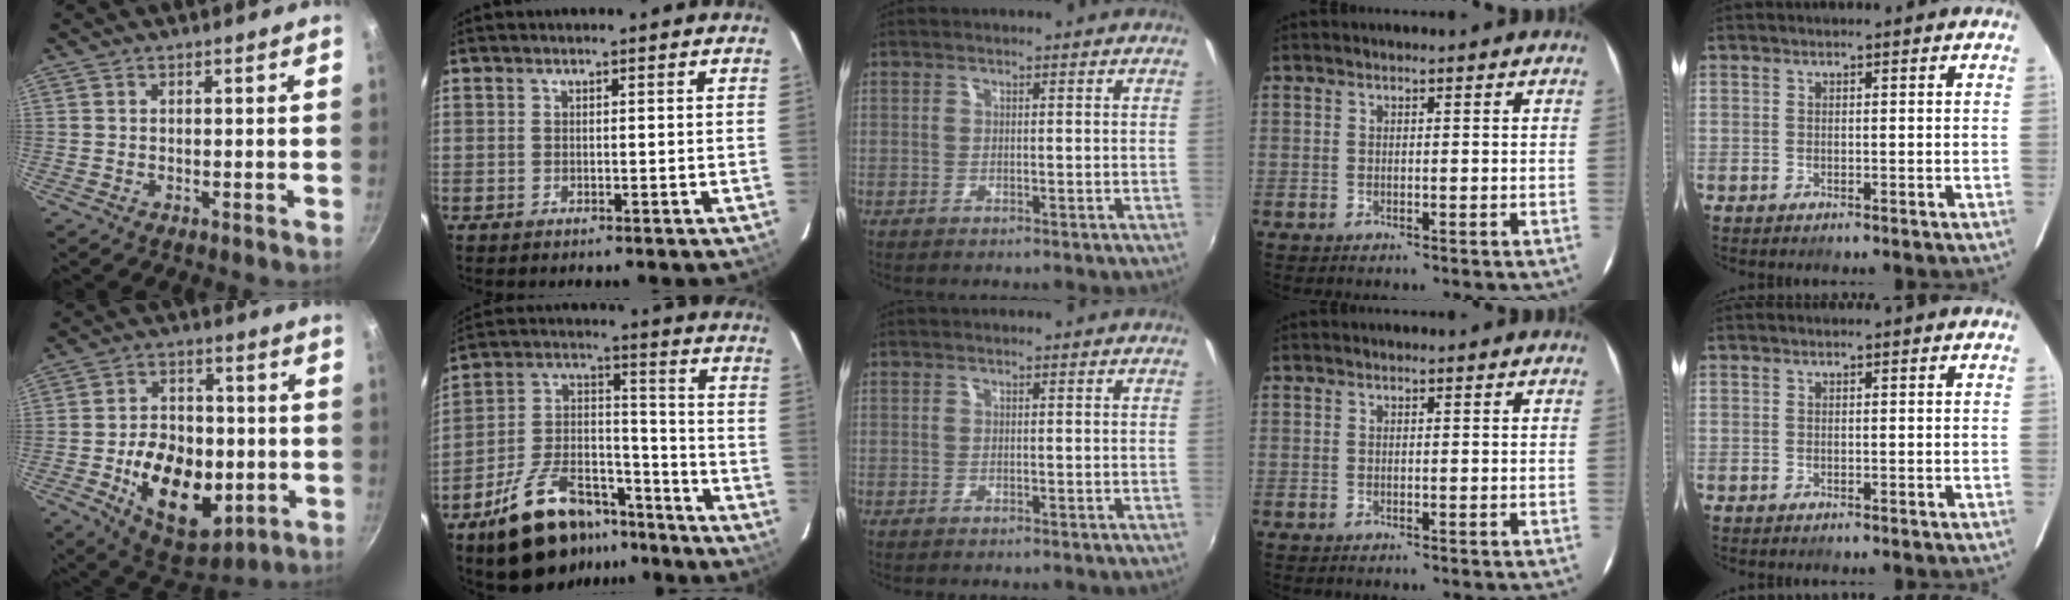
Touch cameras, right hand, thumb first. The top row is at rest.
{"thumb": {"total": 18.4, "force": [-3.8, 12.1, 13.4], "torque": [-0.168, 0.012, -0.048]}, "index": {"total": 19.7, "force": [-14.0, 9.8, 9.8], "torque": [-0.191, 0.040, -0.211]}}